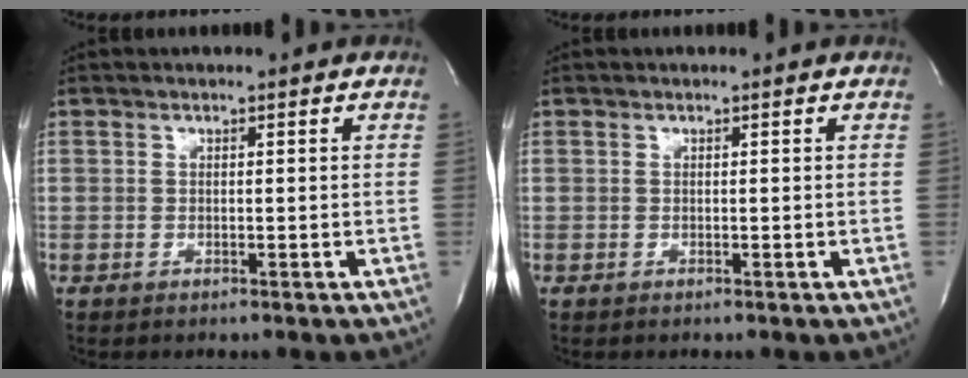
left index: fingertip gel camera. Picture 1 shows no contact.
{"total": 0.0}